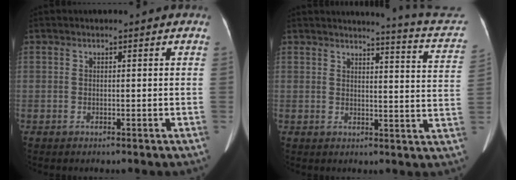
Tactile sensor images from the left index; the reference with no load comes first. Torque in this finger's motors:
{"motor_torque": [0.33, -1.04, -0.11, -0.01]}